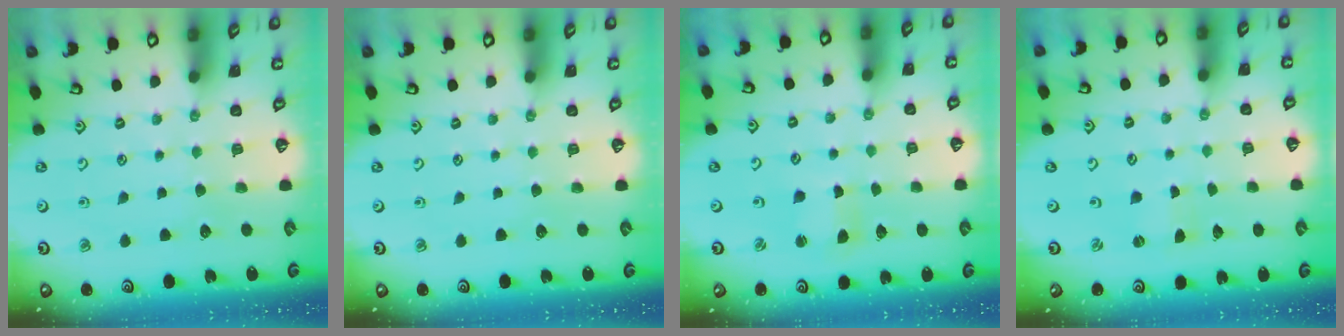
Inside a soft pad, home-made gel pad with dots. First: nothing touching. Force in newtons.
{"total": 0.0}
{"total": 2.5, "press": 2.5, "slide": 0.3}
{"total": 0.7, "press": 0.6, "slide": 0.1}